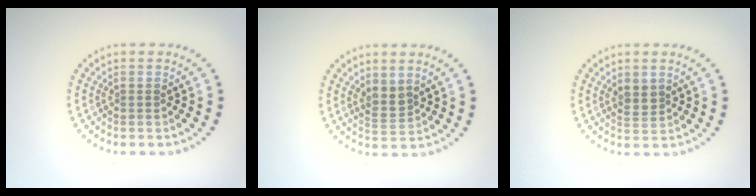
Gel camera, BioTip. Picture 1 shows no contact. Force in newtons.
{"total": 1.9, "press": 1.6, "slide": 1.0}
{"total": 1.6, "press": 1.4, "slide": 0.8}